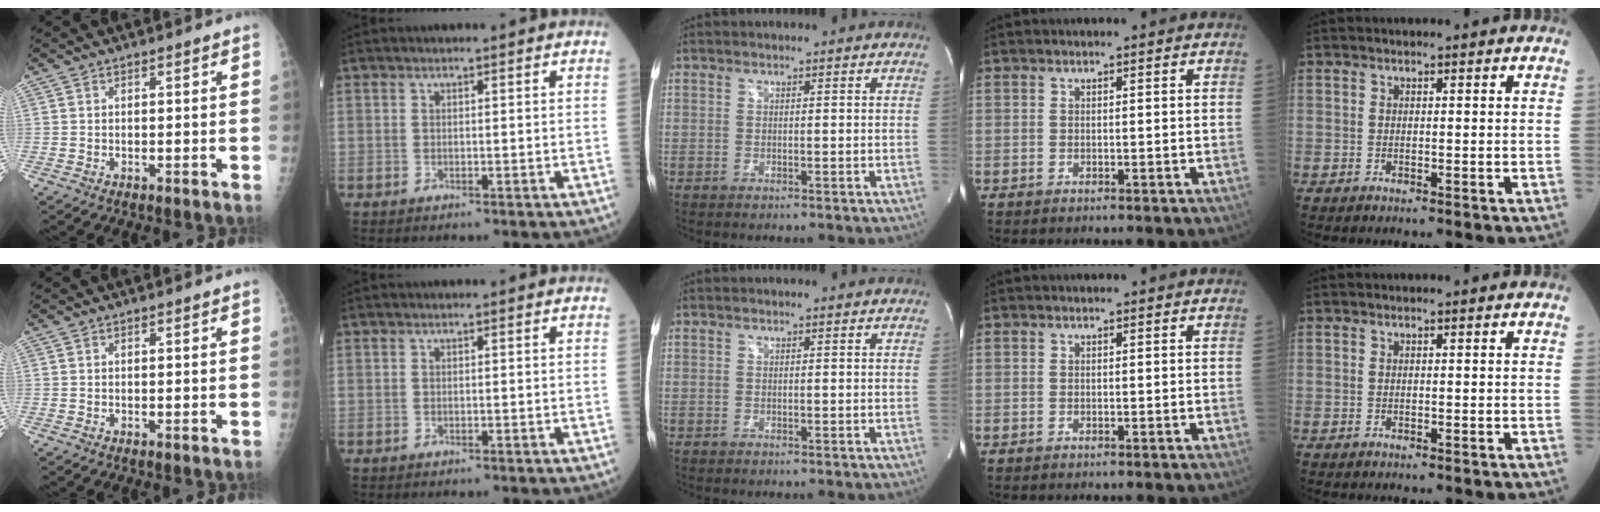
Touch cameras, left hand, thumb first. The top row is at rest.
{}